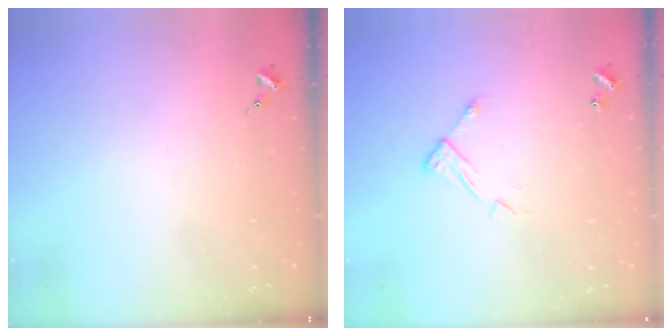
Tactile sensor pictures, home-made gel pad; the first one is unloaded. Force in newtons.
{"total": 6.3, "press": 6.3, "slide": 0.4}